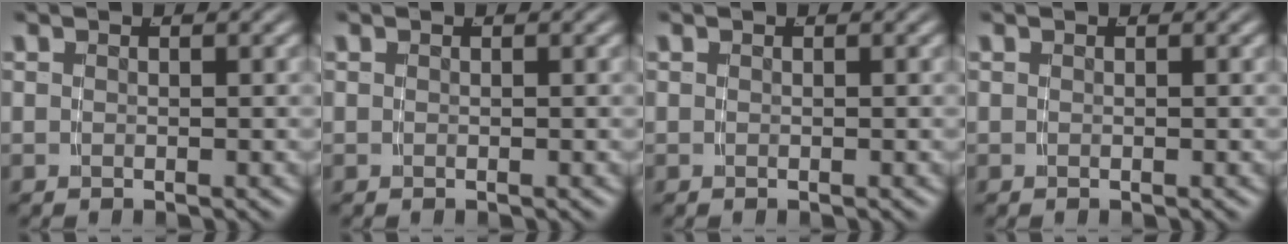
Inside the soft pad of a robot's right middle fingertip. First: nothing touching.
{"total": 0.0}
{"total": 0.0}
{"total": 0.0}